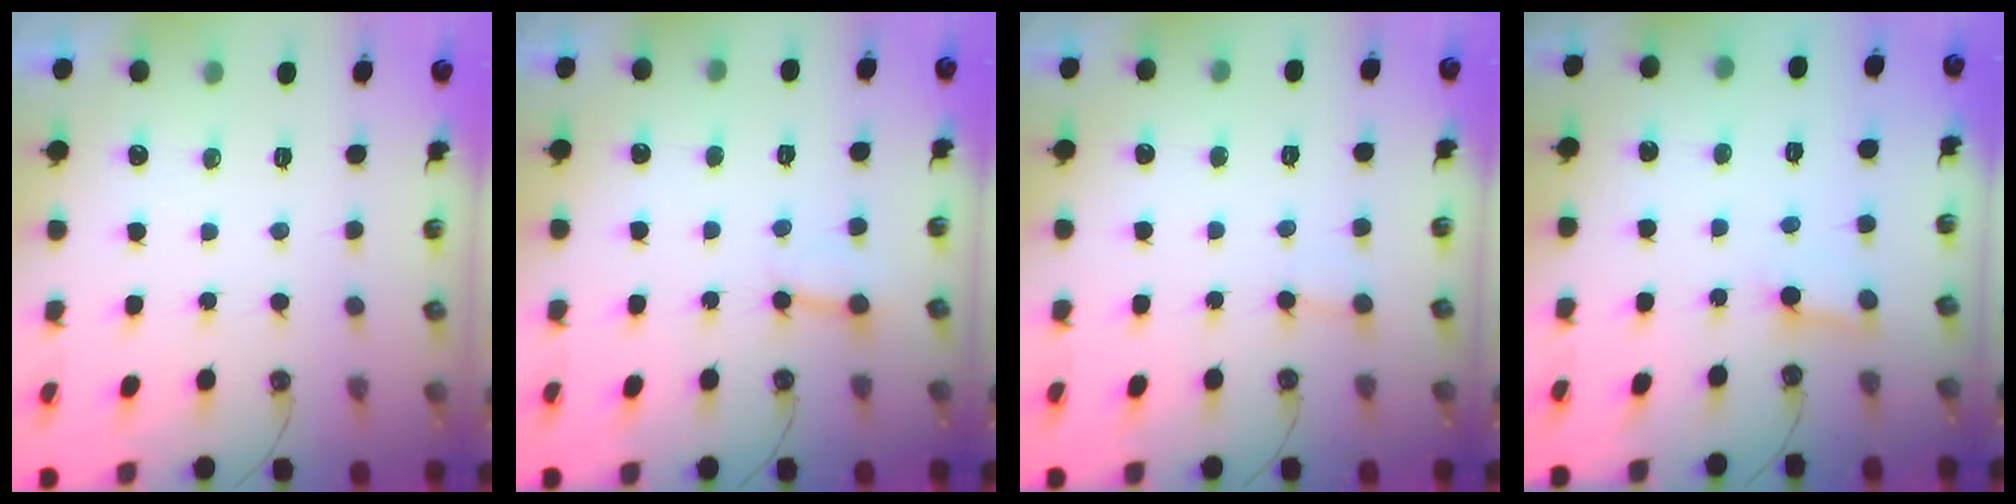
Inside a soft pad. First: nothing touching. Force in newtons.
{"total": 2.7, "press": 2.6, "slide": 0.6}
{"total": 1.9, "press": 1.9, "slide": 0.3}
{"total": 2.5, "press": 2.5, "slide": 0.2}